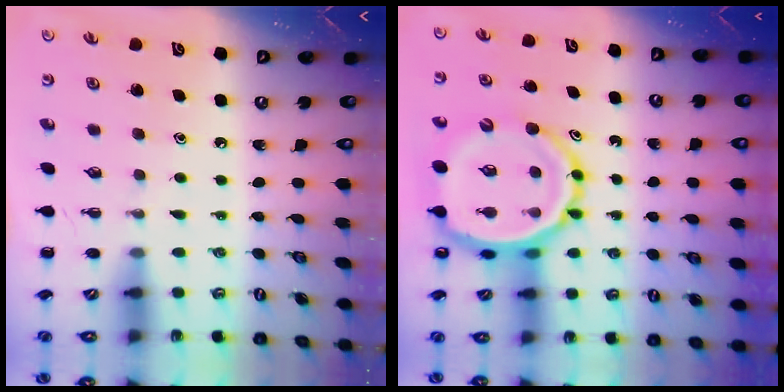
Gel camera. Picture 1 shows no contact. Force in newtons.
{"total": 14.6, "press": 14.2, "slide": 3.5}